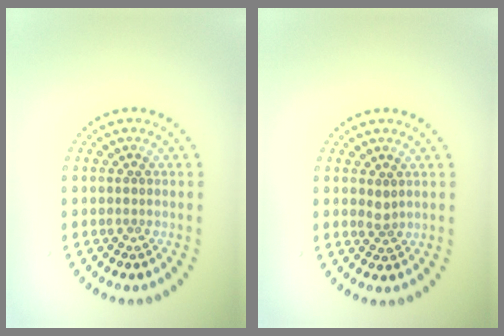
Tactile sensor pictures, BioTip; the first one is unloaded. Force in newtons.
{"total": 1.0, "press": 0.8, "slide": 0.6}